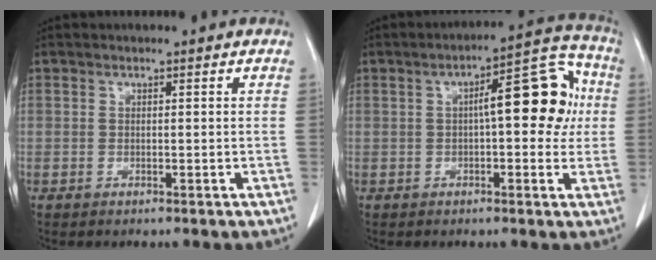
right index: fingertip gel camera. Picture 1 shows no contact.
{"total": 11.6, "force": [1.5, 3.6, 10.9], "torque": [-0.146, 0.039, 0.016]}